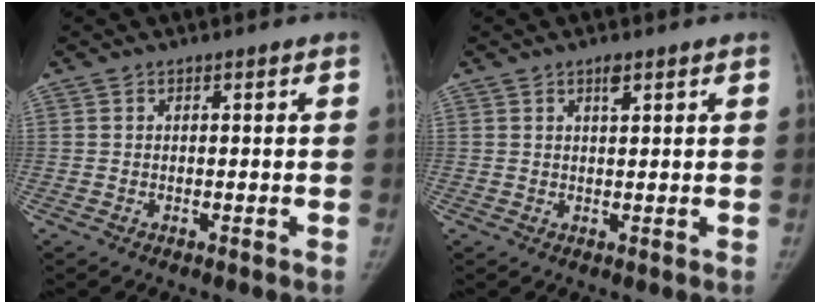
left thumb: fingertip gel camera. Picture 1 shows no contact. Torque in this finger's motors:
{"motor_torque": [0.00, -0.15, 0.39, 0.01, 0.13]}